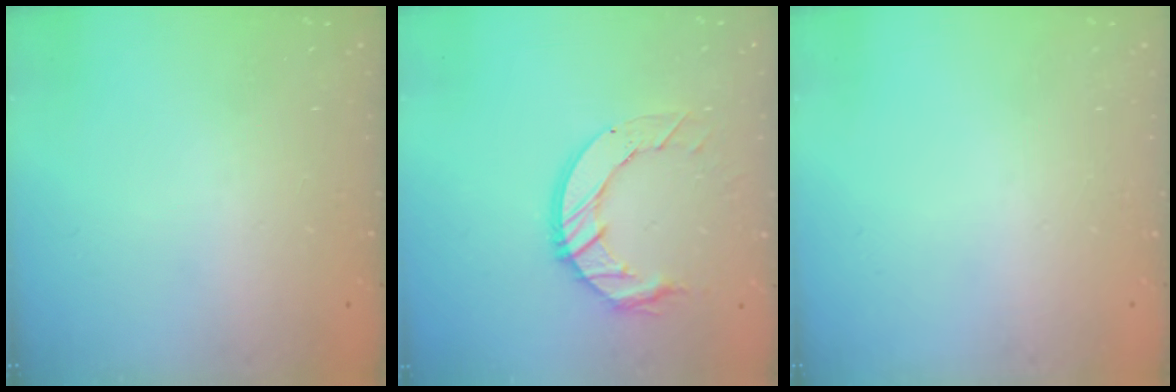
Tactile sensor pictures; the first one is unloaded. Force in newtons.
{"total": 11.0, "press": 11.0, "slide": 1.2}
{"total": 0.0}